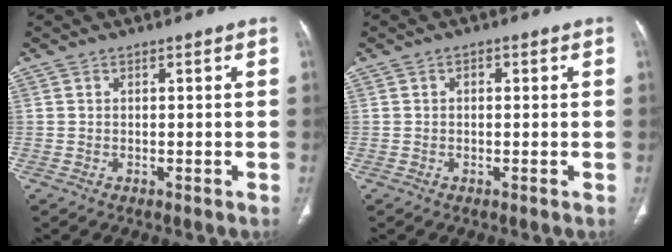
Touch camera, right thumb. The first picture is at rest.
{"total": 1.0, "force": [0.2, 0.7, 0.7], "torque": [-0.003, 0.003, -0.001]}